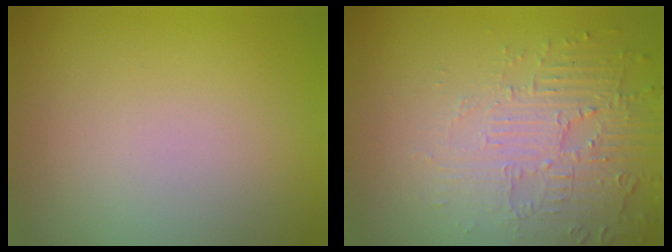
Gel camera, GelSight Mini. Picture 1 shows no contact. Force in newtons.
{"total": 4.5, "press": 3.3, "slide": 3.1}